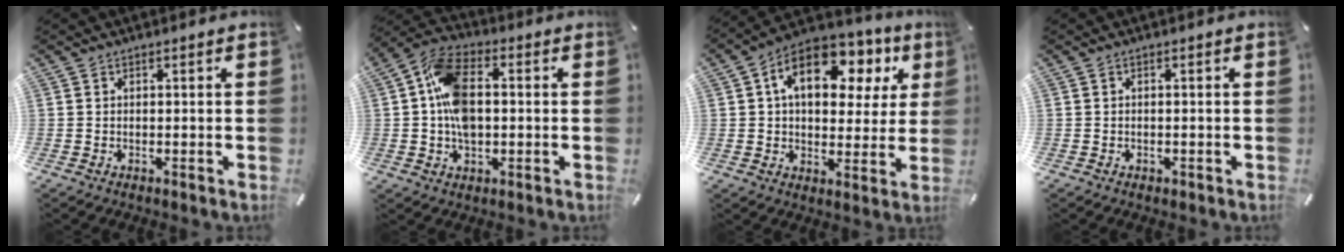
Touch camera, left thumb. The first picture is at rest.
{"total": 11.8, "force": [0.1, 7.6, 9.0], "torque": [-0.185, 0.012, 0.002]}
{"total": 16.9, "force": [7.2, 10.6, 11.0], "torque": [-0.173, -0.020, 0.121]}
{"total": 0.7, "force": [-0.3, 0.5, 0.3], "torque": [-0.005, 0.002, -0.007]}